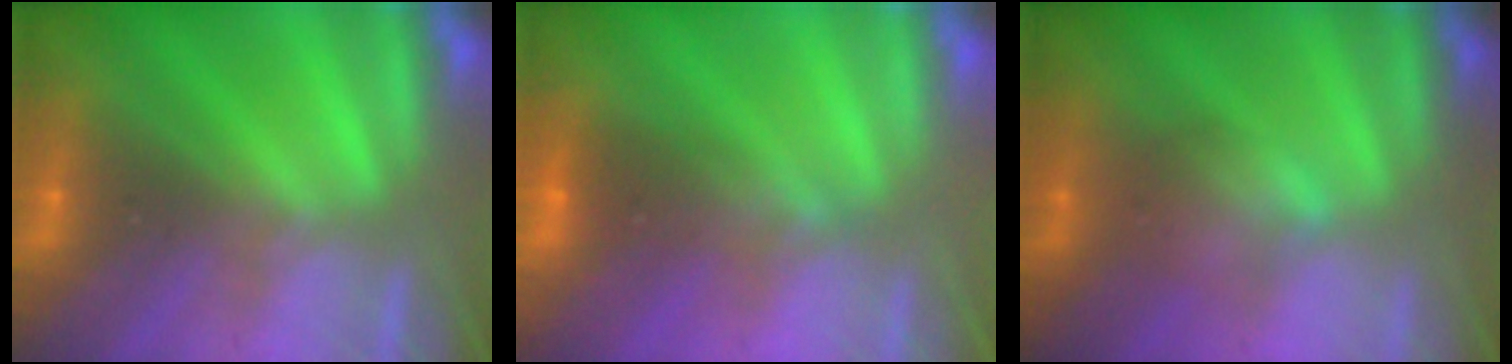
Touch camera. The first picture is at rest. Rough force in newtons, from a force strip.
{"total": 1.8}
{"total": 2.0}